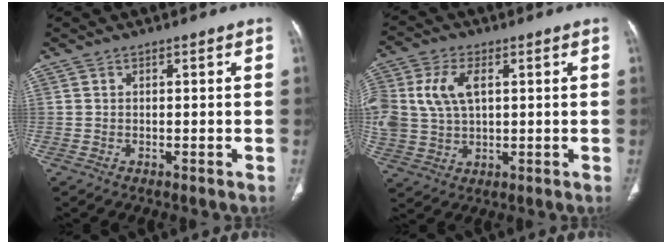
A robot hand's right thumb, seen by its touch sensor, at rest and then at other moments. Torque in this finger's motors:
{"motor_torque": [0.09, 0.13, 0.86, 0.84, 0.18]}